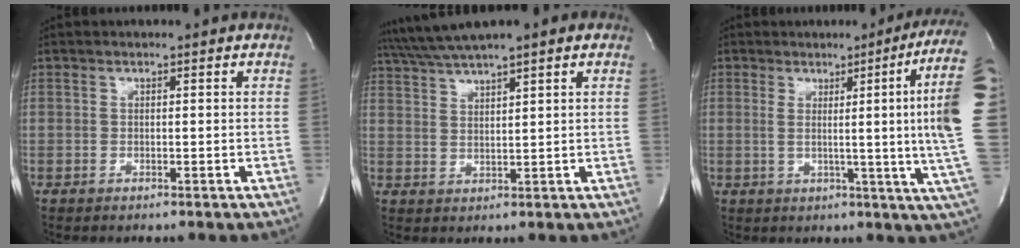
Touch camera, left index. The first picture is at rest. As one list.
[{"total": 8.7, "force": [6.8, 0.1, 5.4], "torque": [-0.098, 0.038, 0.111]}, {"total": 15.8, "force": [2.7, -3.3, 15.2], "torque": [-0.156, -0.023, 0.022]}]